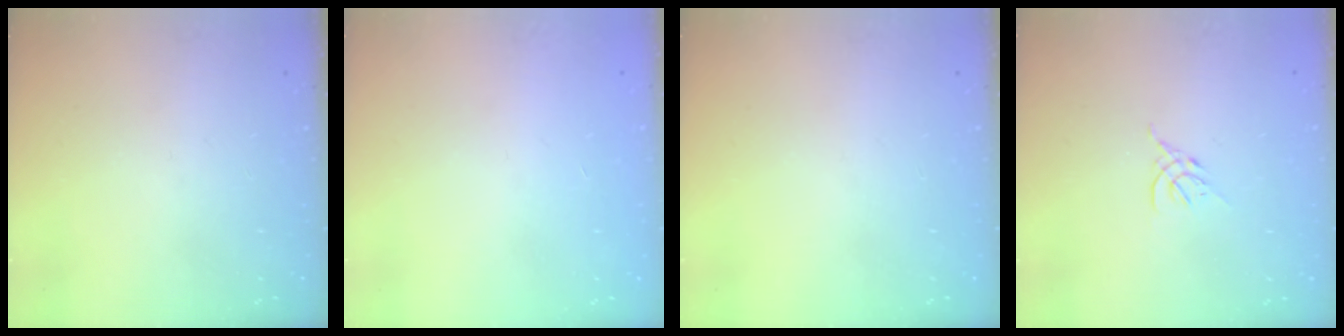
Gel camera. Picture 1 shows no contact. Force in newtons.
{"total": 0.9, "press": 0.8, "slide": 0.2}
{"total": 0.0}
{"total": 2.6, "press": 2.5, "slide": 0.8}